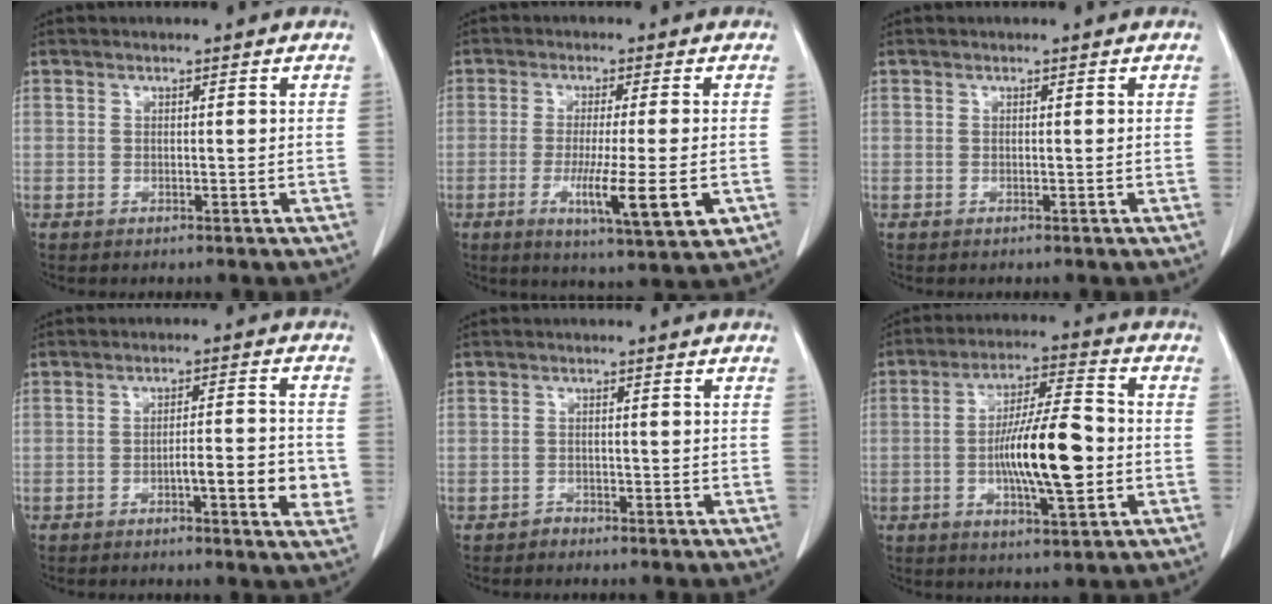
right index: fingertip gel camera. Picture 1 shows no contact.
{"total": 10.5, "force": [-3.2, 0.4, 10.0], "torque": [-0.162, -0.028, -0.048]}
{"total": 0.0}
{"total": 7.6, "force": [-2.1, 1.0, 7.2], "torque": [-0.093, 0.002, -0.029]}
{"total": 1.1, "force": [-0.8, 0.7, -0.2], "torque": [0.006, 0.004, -0.021]}
{"total": 13.4, "force": [-2.1, 2.4, 13.0], "torque": [-0.231, 0.004, -0.034]}